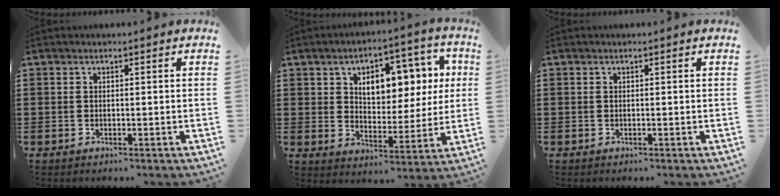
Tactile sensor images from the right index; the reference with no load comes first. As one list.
[{"total": 8.6, "force": [3.2, 5.3, 5.9], "torque": [-0.103, -0.001, 0.048]}, {"total": 0.0}]